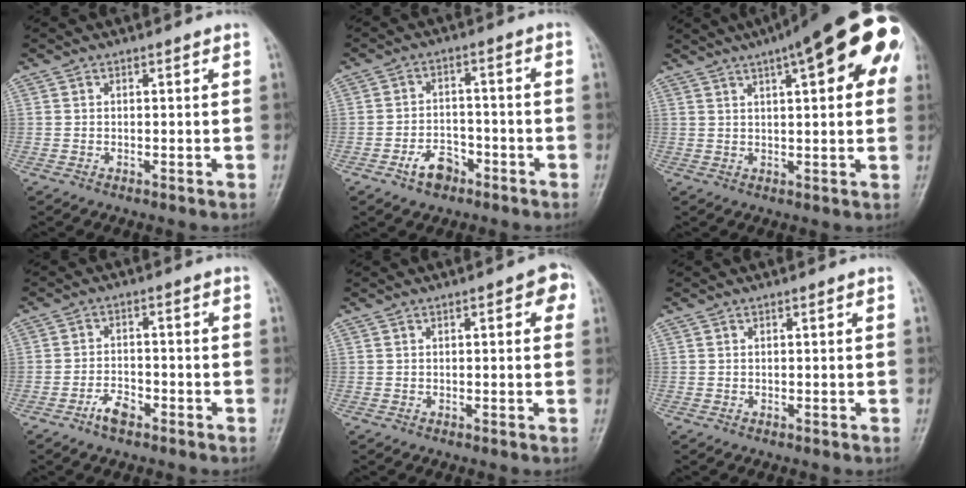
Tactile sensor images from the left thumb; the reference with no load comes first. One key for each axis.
{"total": 5.7, "fx": -3.5, "fy": 3.6, "fz": 2.8, "tx": -0.031, "ty": 0.029, "tz": -0.058}
{"total": 21.8, "fx": 9.9, "fy": 6.1, "fz": 18.4, "tx": -0.249, "ty": 0.029, "tz": 0.130}
{"total": 4.0, "fx": -2.7, "fy": 1.8, "fz": 2.3, "tx": -0.040, "ty": 0.019, "tz": -0.051}
{"total": 3.8, "fx": 1.1, "fy": 1.6, "fz": 3.2, "tx": -0.026, "ty": 0.005, "tz": 0.005}
{"total": 0.0}